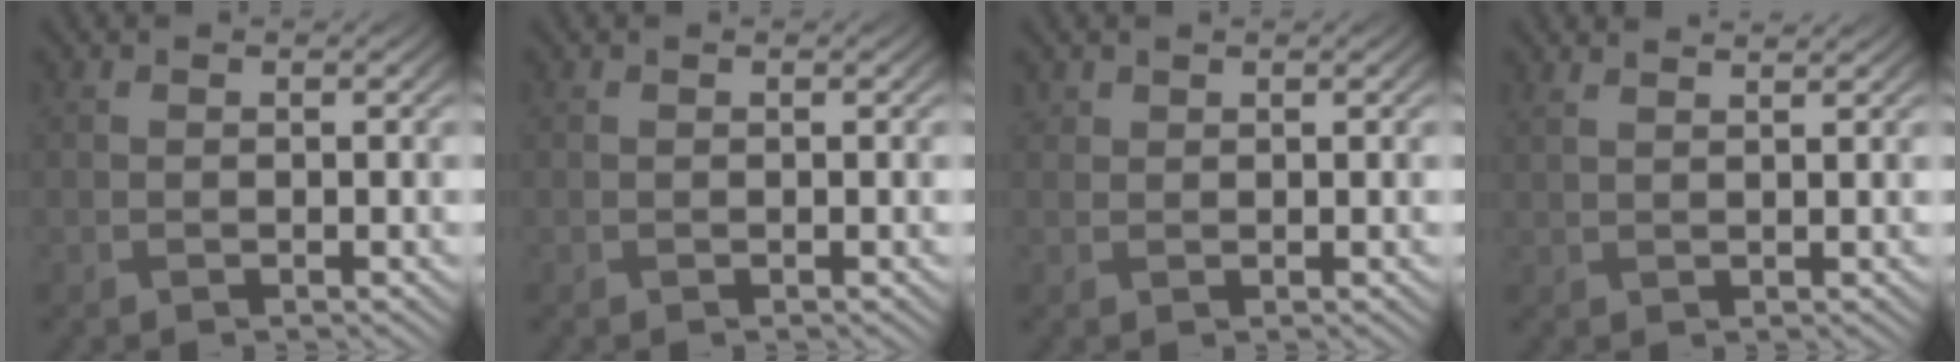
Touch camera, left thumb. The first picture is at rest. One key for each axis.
{"total": 0.0}
{"total": 1.0, "fx": 0.9, "fy": 0.4, "fz": 0.2, "tx": -0.006, "ty": 0.001, "tz": 0.023}
{"total": 2.6, "fx": 2.2, "fy": 0.5, "fz": 1.3, "tx": -0.022, "ty": 0.002, "tz": 0.030}